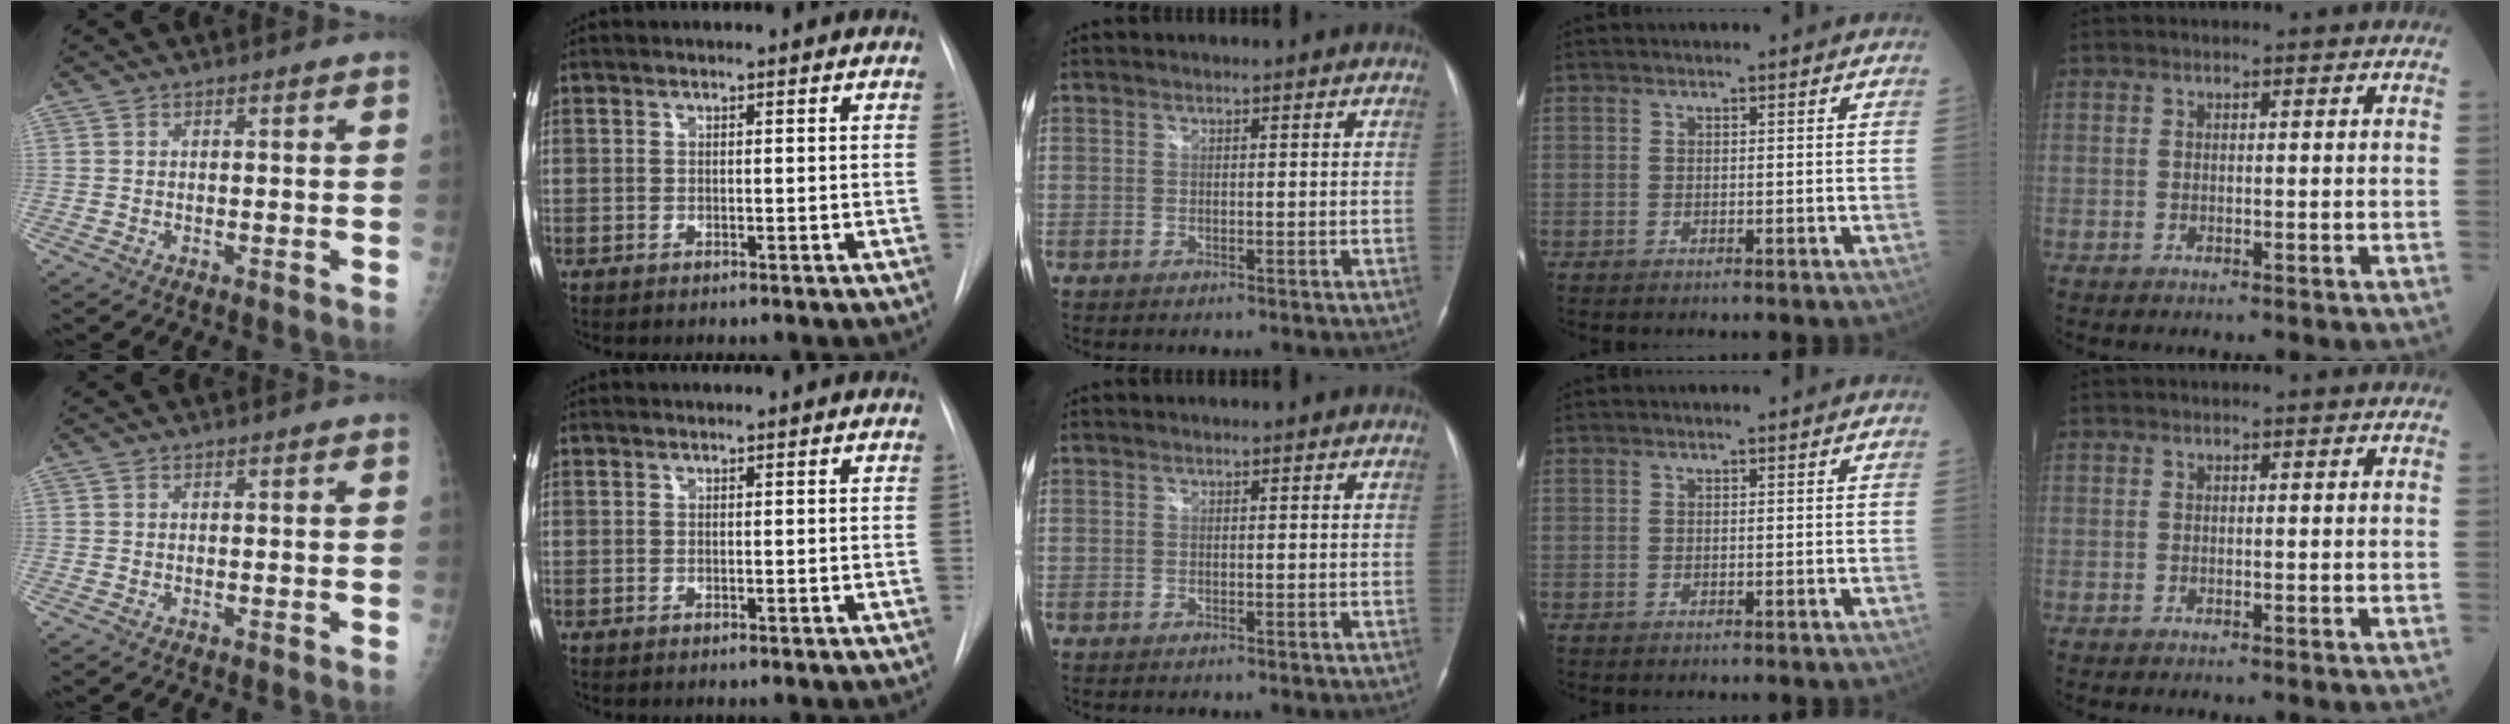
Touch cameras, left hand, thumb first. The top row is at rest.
{}